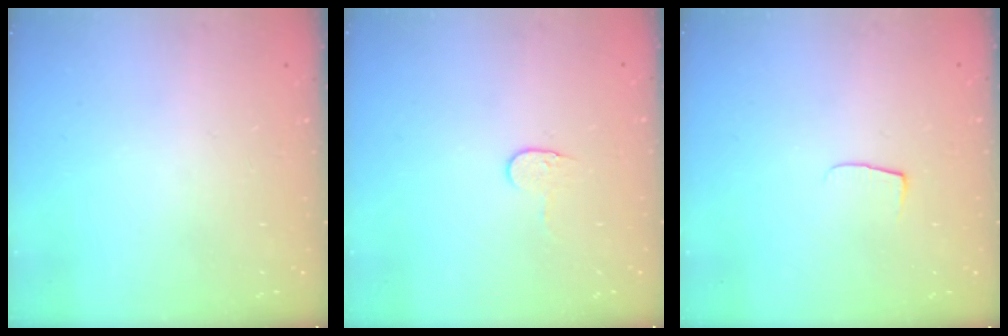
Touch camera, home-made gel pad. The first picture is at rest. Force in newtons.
{"total": 3.8, "press": 3.7, "slide": 0.4}
{"total": 4.2, "press": 4.1, "slide": 0.5}